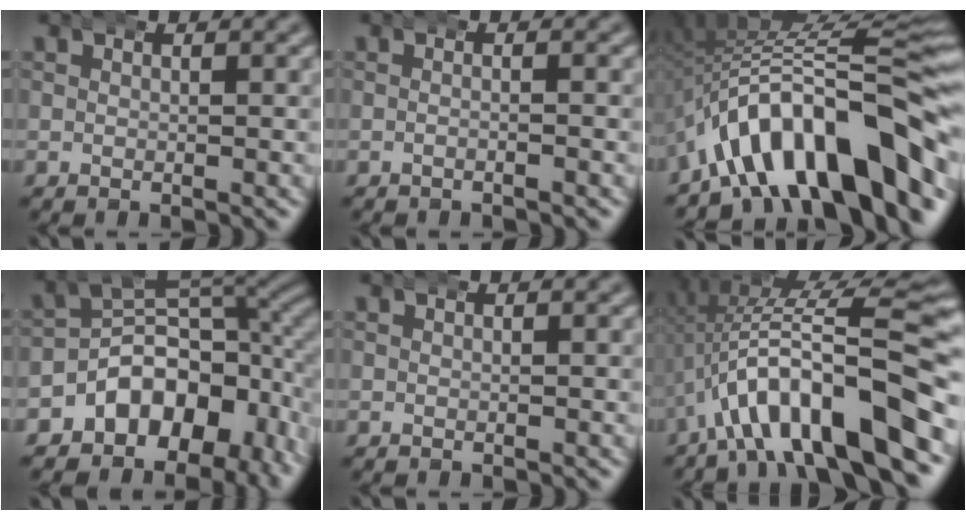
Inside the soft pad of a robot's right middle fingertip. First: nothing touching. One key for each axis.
{"total": 0.9, "fx": -0.6, "fy": -0.1, "fz": 0.6, "tx": -0.005, "ty": 0.004, "tz": -0.017}
{"total": 15.9, "fx": -4.2, "fy": 8.0, "fz": 13.0, "tx": -0.220, "ty": -0.003, "tz": -0.063}
{"total": 11.3, "fx": -1.9, "fy": 8.1, "fz": 7.6, "tx": -0.125, "ty": -0.015, "tz": -0.030}
{"total": 0.0}
{"total": 13.0, "fx": -2.2, "fy": 5.9, "fz": 11.4, "tx": -0.189, "ty": -0.002, "tz": -0.025}